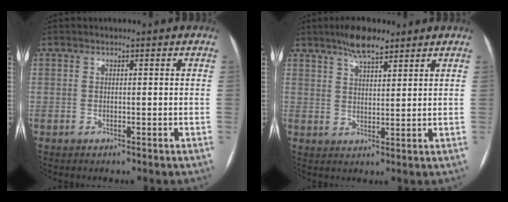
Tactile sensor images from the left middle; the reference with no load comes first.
{"total": 5.8, "force": [4.5, 1.4, 3.5], "torque": [-0.065, 0.008, 0.078]}